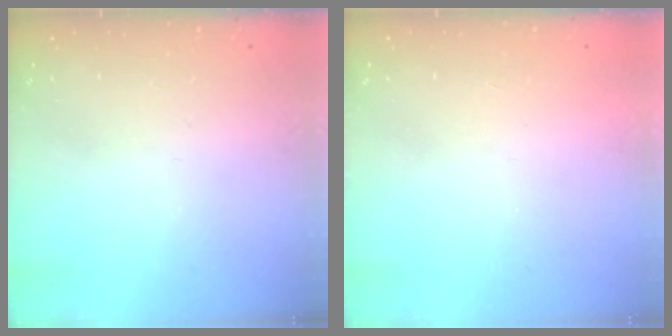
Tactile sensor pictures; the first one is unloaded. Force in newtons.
{"total": 1.5, "press": 1.5, "slide": 0.1}